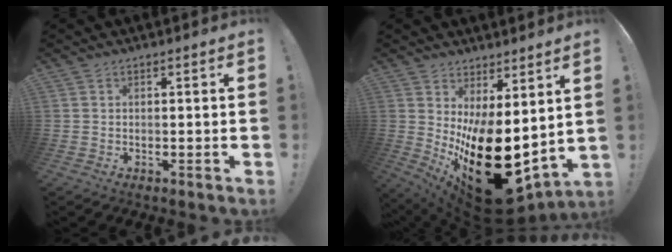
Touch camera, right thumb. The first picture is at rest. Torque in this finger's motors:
{"motor_torque": [-0.09, 2.20, 2.75, -0.01, 0.75]}